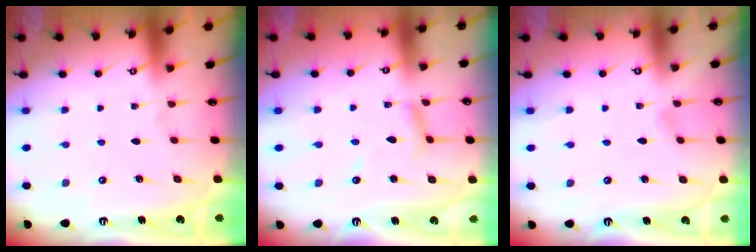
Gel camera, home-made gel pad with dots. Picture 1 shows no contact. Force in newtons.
{"total": 6.0, "press": 6.0, "slide": 0.2}
{"total": 1.7, "press": 1.7, "slide": 0.2}